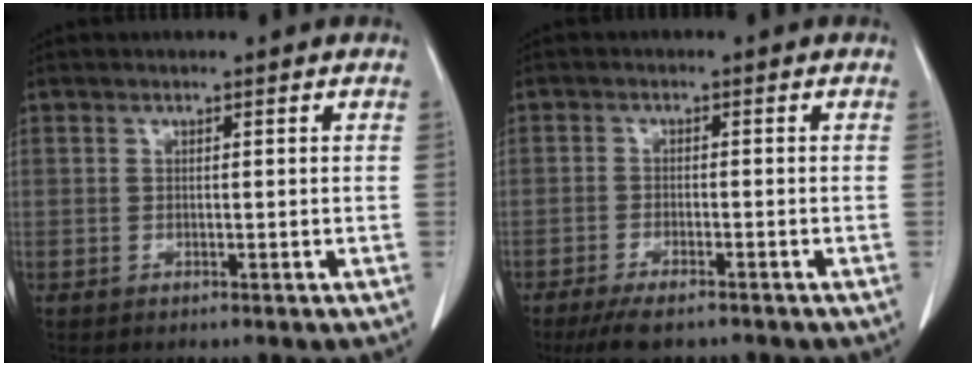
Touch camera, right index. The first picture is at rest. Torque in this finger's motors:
{"motor_torque": [0.45, -0.43, 0.26, 0.08]}